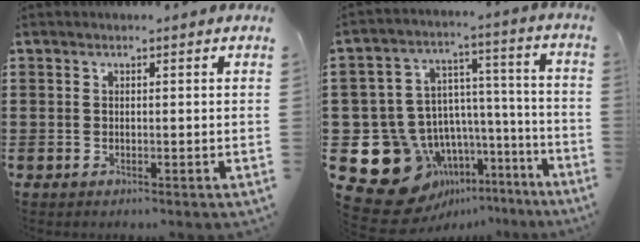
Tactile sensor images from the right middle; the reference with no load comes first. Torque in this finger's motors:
{"motor_torque": [1.29, -0.85, 0.18, 0.08]}